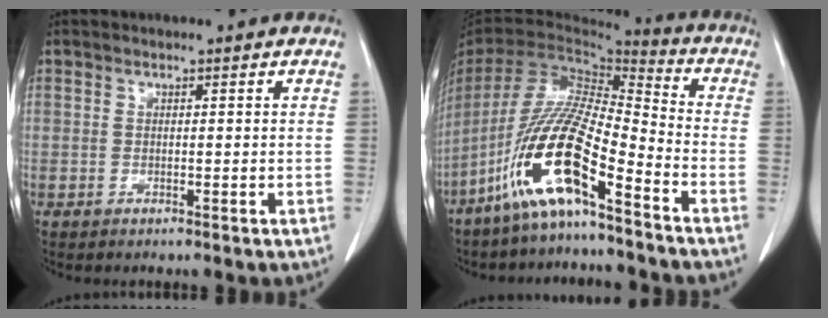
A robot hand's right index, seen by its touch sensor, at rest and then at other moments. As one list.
[{"total": 15.6, "force": [-9.0, 1.9, 12.7], "torque": [-0.260, -0.018, -0.174]}]